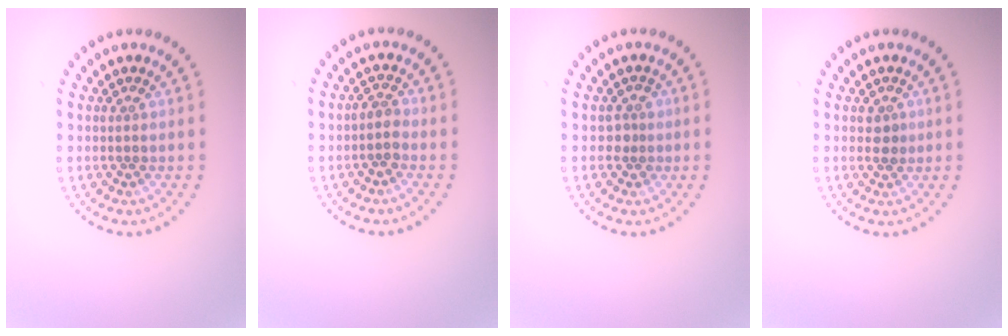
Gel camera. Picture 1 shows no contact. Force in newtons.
{"total": 1.5, "press": 1.3, "slide": 0.6}
{"total": 1.5, "press": 1.3, "slide": 0.8}
{"total": 1.2, "press": 1.1, "slide": 0.4}